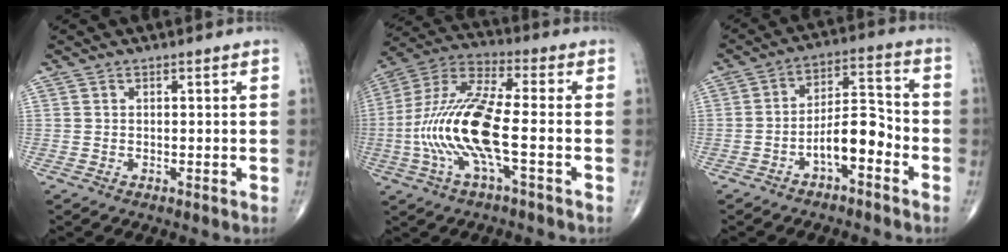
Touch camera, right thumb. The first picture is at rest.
{"total": 16.6, "force": [-3.2, 4.3, 15.7], "torque": [-0.350, 0.031, -0.065]}
{"total": 8.7, "force": [-3.8, 3.7, 6.9], "torque": [-0.101, 0.049, -0.069]}